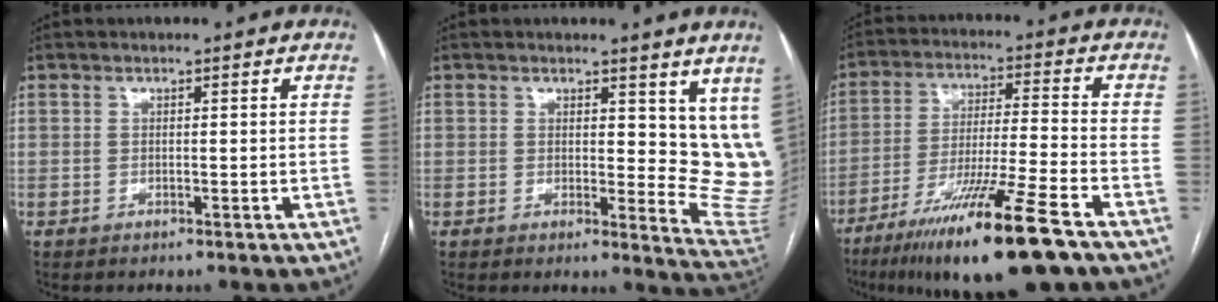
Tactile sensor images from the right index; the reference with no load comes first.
{"total": 9.8, "force": [6.7, 4.6, 5.5], "torque": [-0.051, -0.032, 0.070]}
{"total": 17.9, "force": [-11.6, 0.3, 13.6], "torque": [-0.232, -0.045, -0.200]}